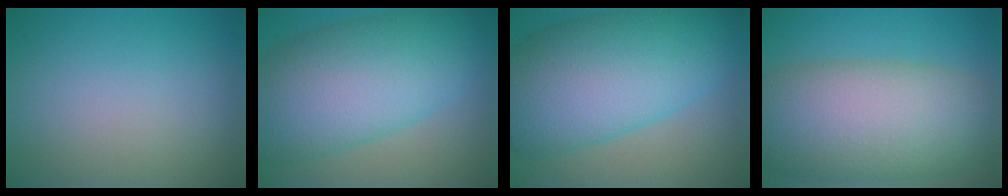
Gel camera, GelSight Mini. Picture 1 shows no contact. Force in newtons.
{"total": 11.8, "press": 11.8, "slide": 0.2}
{"total": 12.9, "press": 12.9, "slide": 0.2}
{"total": 12.1, "press": 12.1, "slide": 0.7}